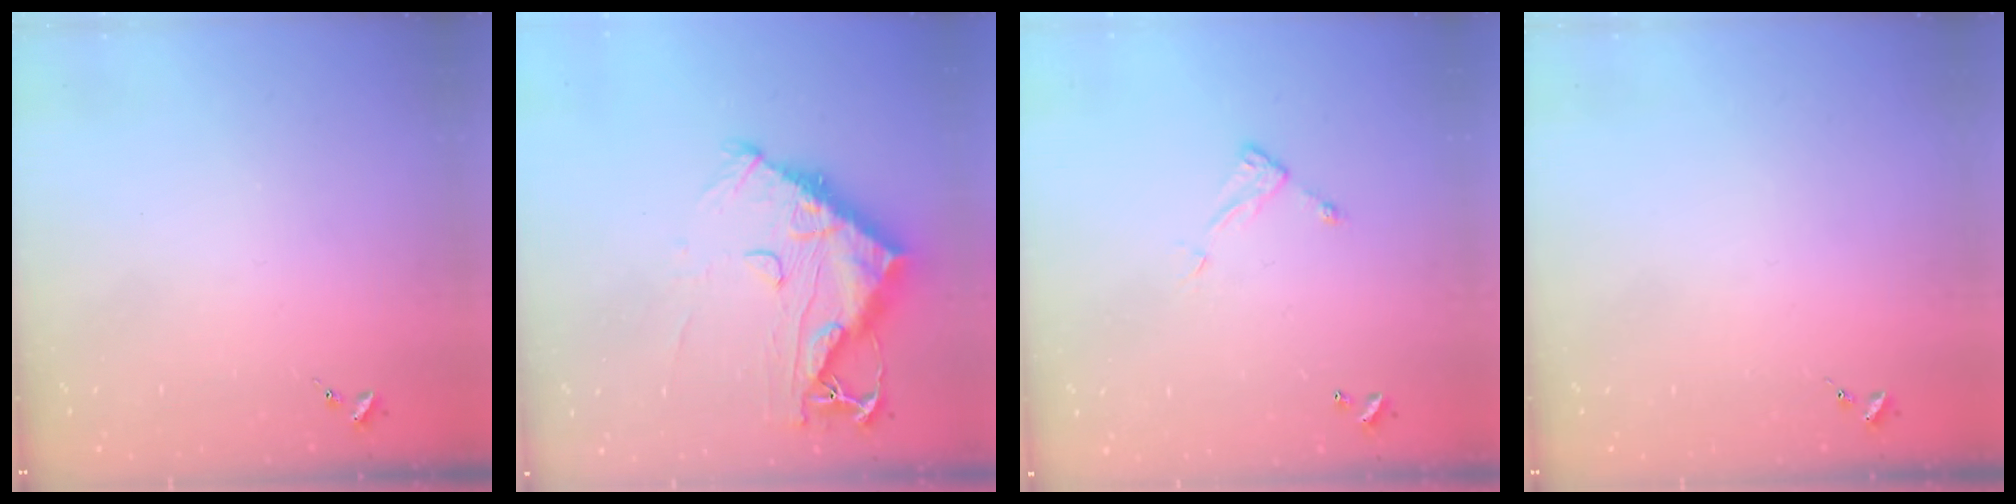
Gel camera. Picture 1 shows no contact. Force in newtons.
{"total": 14.7, "press": 14.6, "slide": 1.5}
{"total": 5.8, "press": 5.8, "slide": 0.2}
{"total": 0.0}